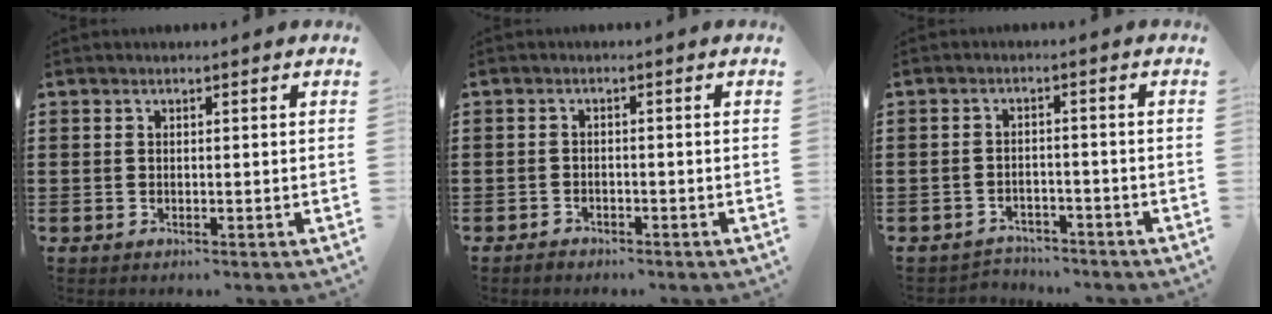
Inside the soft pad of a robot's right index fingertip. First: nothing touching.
{"total": 1.1, "force": [-1.1, 0.3, 0.2], "torque": [-0.008, -0.003, -0.021]}
{"total": 2.4, "force": [-2.4, 0.4, -0.2], "torque": [-0.006, -0.002, -0.051]}